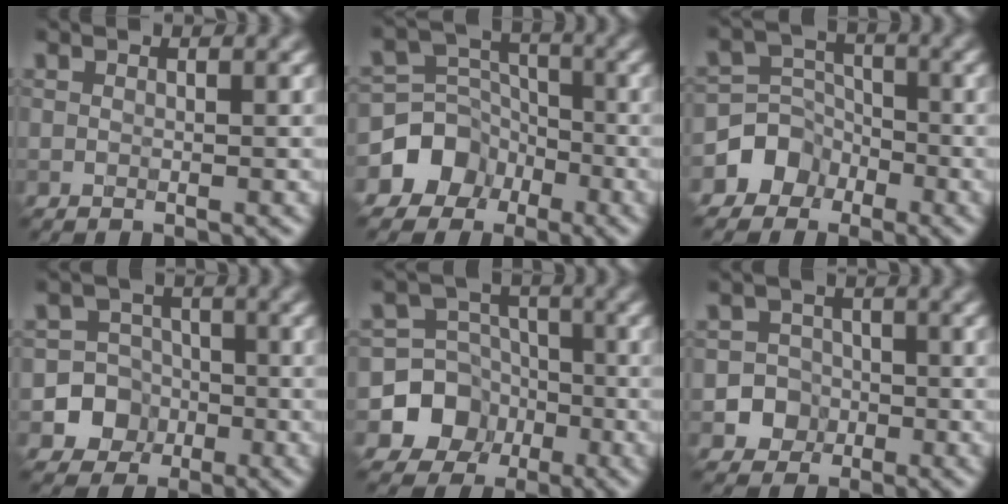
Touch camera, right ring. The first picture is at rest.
{"total": 5.3, "force": [-2.7, 4.4, 1.1], "torque": [0.004, 0.020, -0.068]}
{"total": 3.8, "force": [-2.1, 3.2, 0.5], "torque": [0.019, 0.017, -0.054]}
{"total": 7.1, "force": [-2.4, 6.6, 0.9], "torque": [0.002, -0.001, -0.066]}
{"total": 6.5, "force": [-2.5, 5.8, 1.4], "torque": [-0.004, 0.005, -0.071]}
{"total": 5.1, "force": [-1.8, 4.8, 0.5], "torque": [0.018, 0.003, -0.046]}